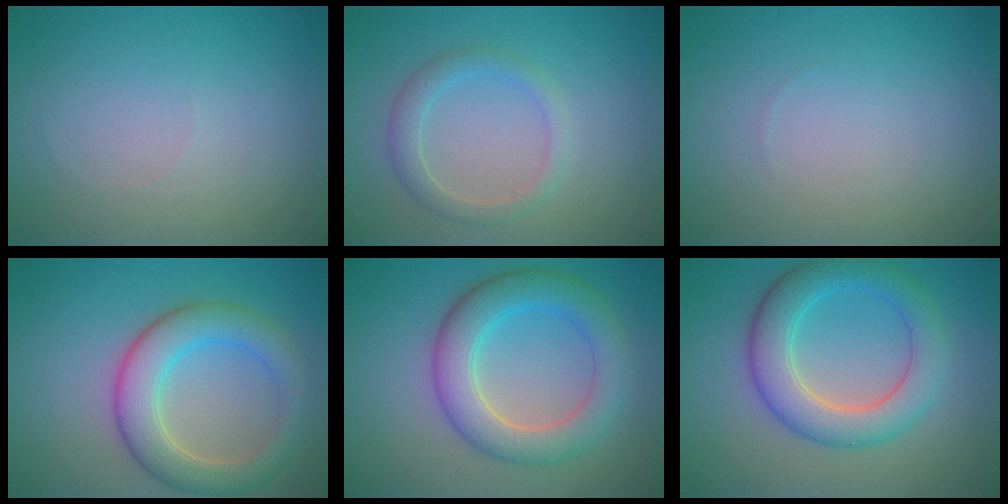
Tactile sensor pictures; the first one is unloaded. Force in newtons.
{"total": 2.3, "press": 2.3, "slide": 0.0}
{"total": 0.0}
{"total": 6.0, "press": 5.9, "slide": 0.5}
{"total": 6.1, "press": 6.1, "slide": 0.5}
{"total": 5.9, "press": 5.9, "slide": 0.0}